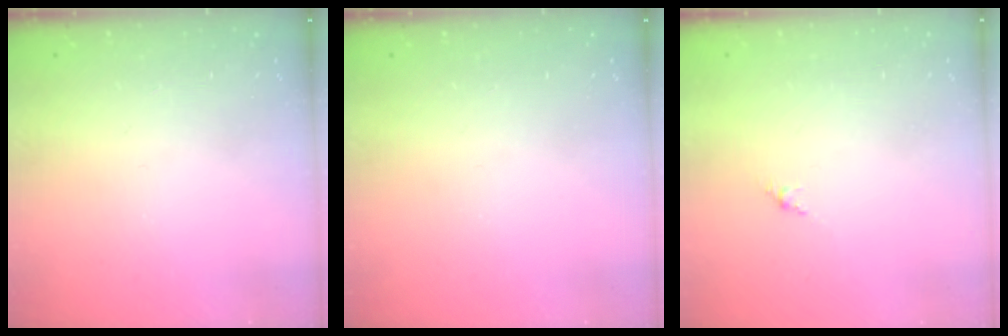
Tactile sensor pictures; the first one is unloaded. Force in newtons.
{"total": 0.0}
{"total": 1.5, "press": 1.4, "slide": 0.6}